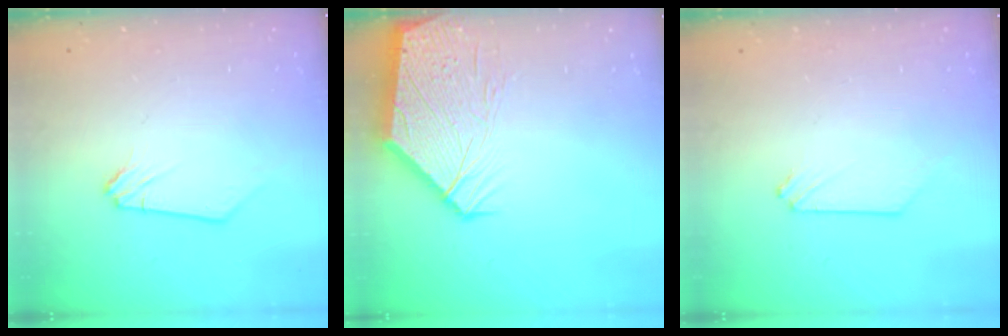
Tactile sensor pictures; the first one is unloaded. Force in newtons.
{"total": 13.0, "press": 12.9, "slide": 1.9}
{"total": 0.0}